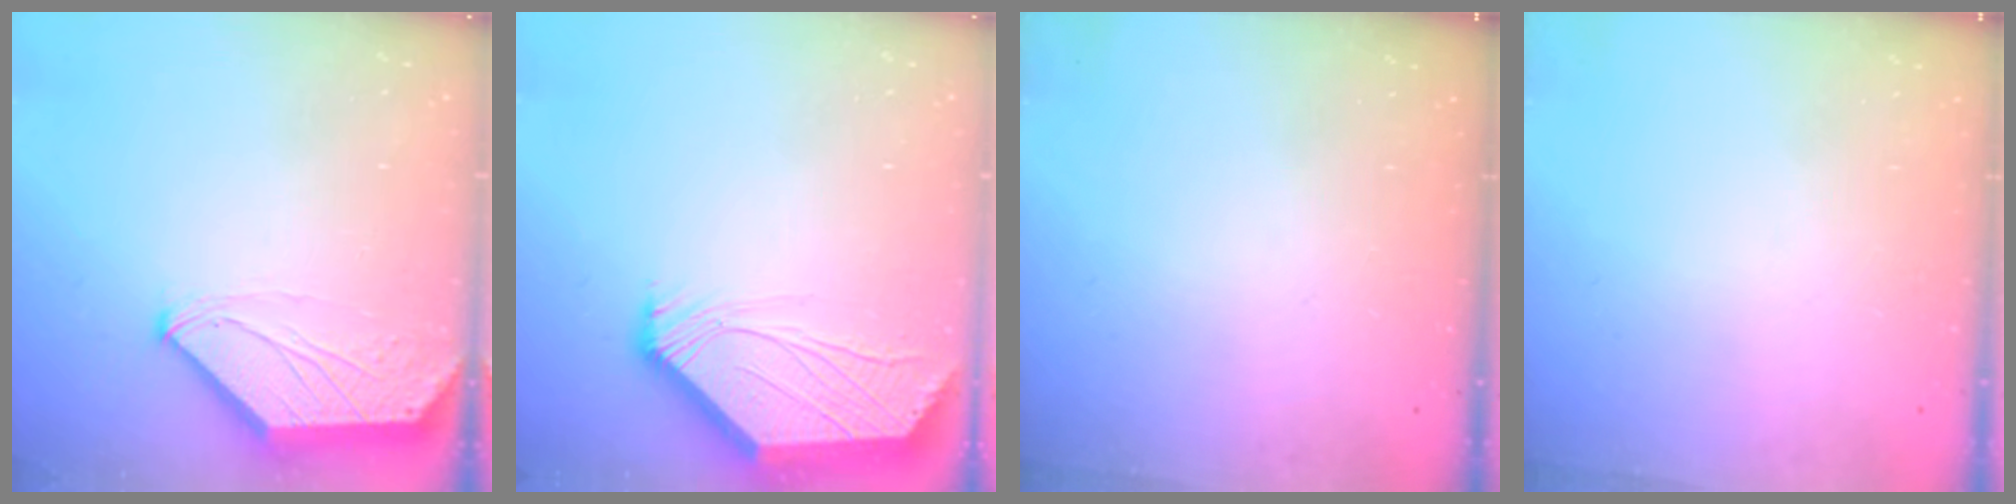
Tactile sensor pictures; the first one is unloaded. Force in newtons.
{"total": 2.6, "press": 2.6, "slide": 0.5}
{"total": 0.0}
{"total": 0.0}